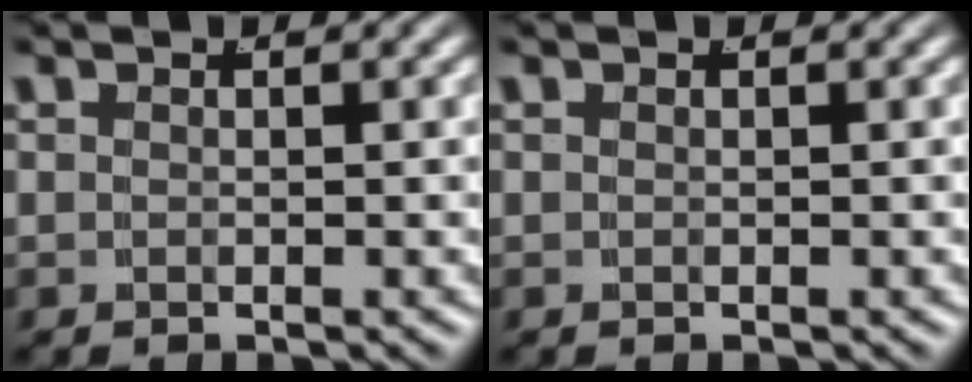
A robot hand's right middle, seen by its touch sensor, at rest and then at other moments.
{"total": 0.0}